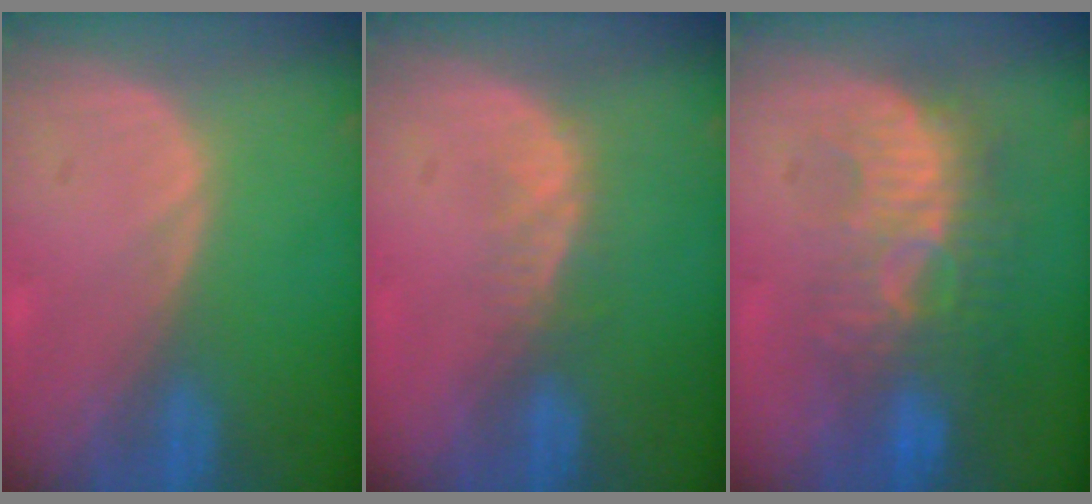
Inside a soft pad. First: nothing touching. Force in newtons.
{"total": 2.8, "press": 2.3, "slide": 1.7}
{"total": 9.3, "press": 8.8, "slide": 2.9}